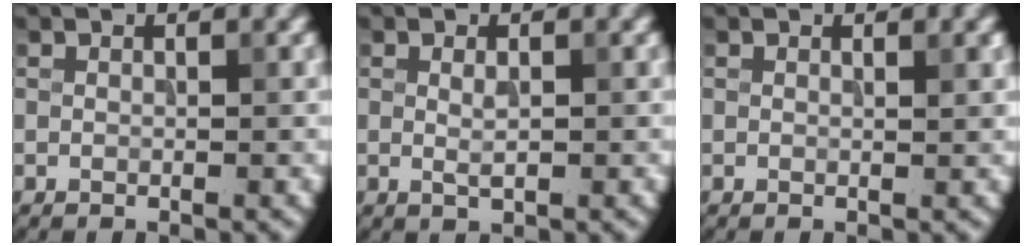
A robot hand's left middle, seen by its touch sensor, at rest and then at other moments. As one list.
[{"total": 1.2, "force": [0.1, 0.4, 1.1], "torque": [-0.023, -0.002, 0.004]}, {"total": 0.7, "force": [0.3, 0.1, 0.6], "torque": [-0.006, -0.001, 0.004]}]